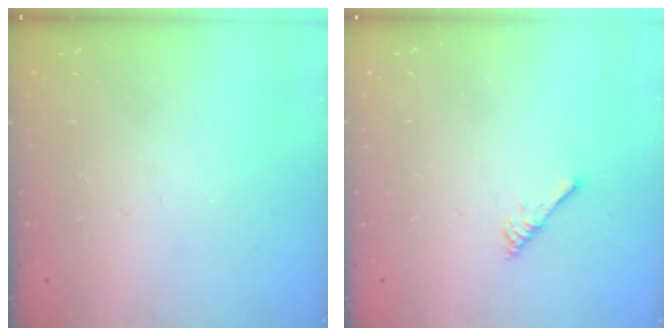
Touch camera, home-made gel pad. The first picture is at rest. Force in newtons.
{"total": 2.9, "press": 2.9, "slide": 0.5}